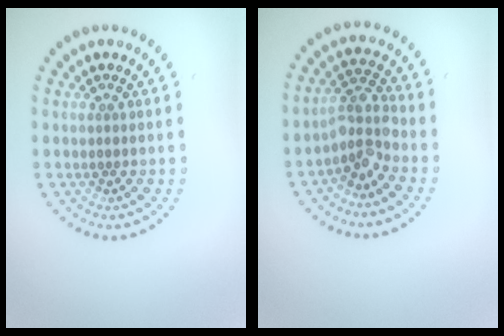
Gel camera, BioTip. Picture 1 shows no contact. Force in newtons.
{"total": 3.2, "press": 2.4, "slide": 2.1}